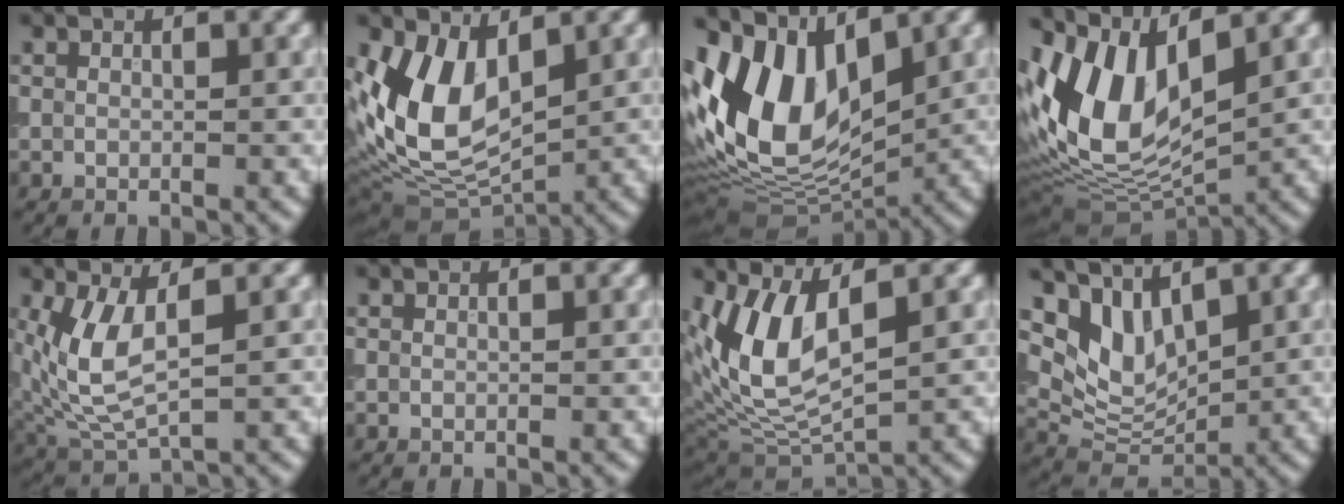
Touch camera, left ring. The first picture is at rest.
{"total": 8.7, "force": [1.5, 5.4, 6.7], "torque": [-0.144, -0.018, 0.028]}
{"total": 11.6, "force": [2.2, 6.9, 9.1], "torque": [-0.193, 0.002, 0.032]}
{"total": 10.7, "force": [2.3, 5.7, 8.7], "torque": [-0.196, 0.003, 0.037]}
{"total": 5.7, "force": [0.9, 2.7, 4.9], "torque": [-0.123, -0.009, 0.025]}
{"total": 0.0}
{"total": 7.9, "force": [2.4, 3.5, 6.6], "torque": [-0.143, -0.009, 0.046]}
{"total": 4.8, "force": [2.7, 2.7, 2.8], "torque": [-0.062, -0.012, 0.050]}